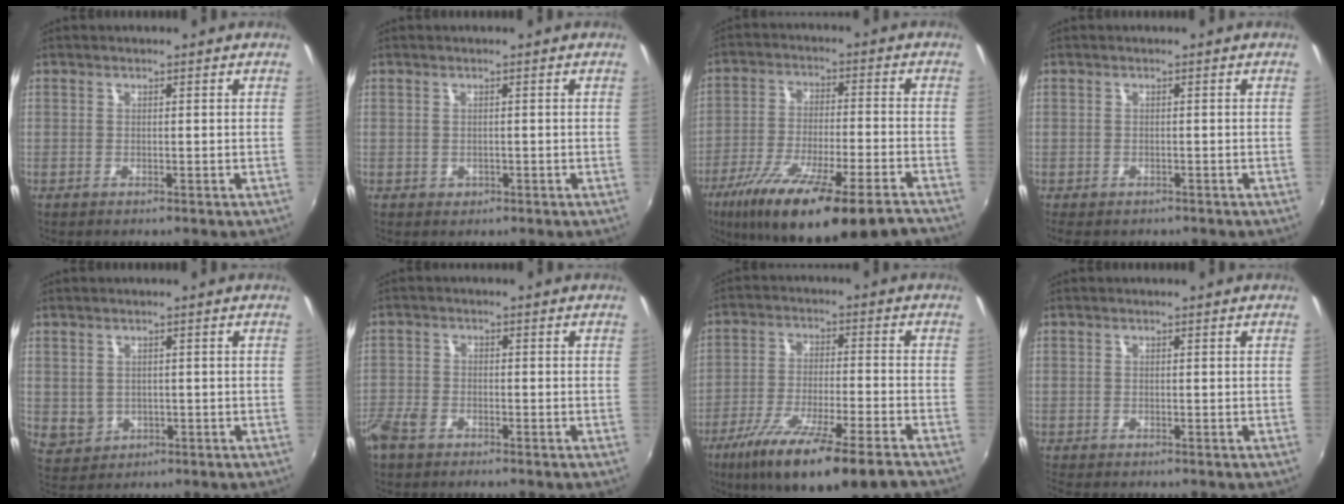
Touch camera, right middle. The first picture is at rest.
{"total": 1.2, "force": [-0.5, 1.1, 0.1], "torque": [-0.002, -0.003, -0.005]}
{"total": 20.9, "force": [-15.6, 2.8, 13.7], "torque": [-0.249, -0.058, -0.251]}
{"total": 3.7, "force": [-2.8, 1.7, 1.8], "torque": [-0.041, -0.021, -0.038]}
{"total": 3.9, "force": [0.0, 3.6, 1.6], "torque": [-0.030, 0.000, 0.011]}
{"total": 5.7, "force": [-4.2, 2.6, 2.9], "torque": [-0.078, -0.012, -0.085]}
{"total": 16.1, "force": [-11.5, 1.4, 11.2], "torque": [-0.215, -0.055, -0.195]}
{"total": 1.8, "force": [-1.4, 0.1, 1.0], "torque": [-0.018, -0.010, -0.019]}